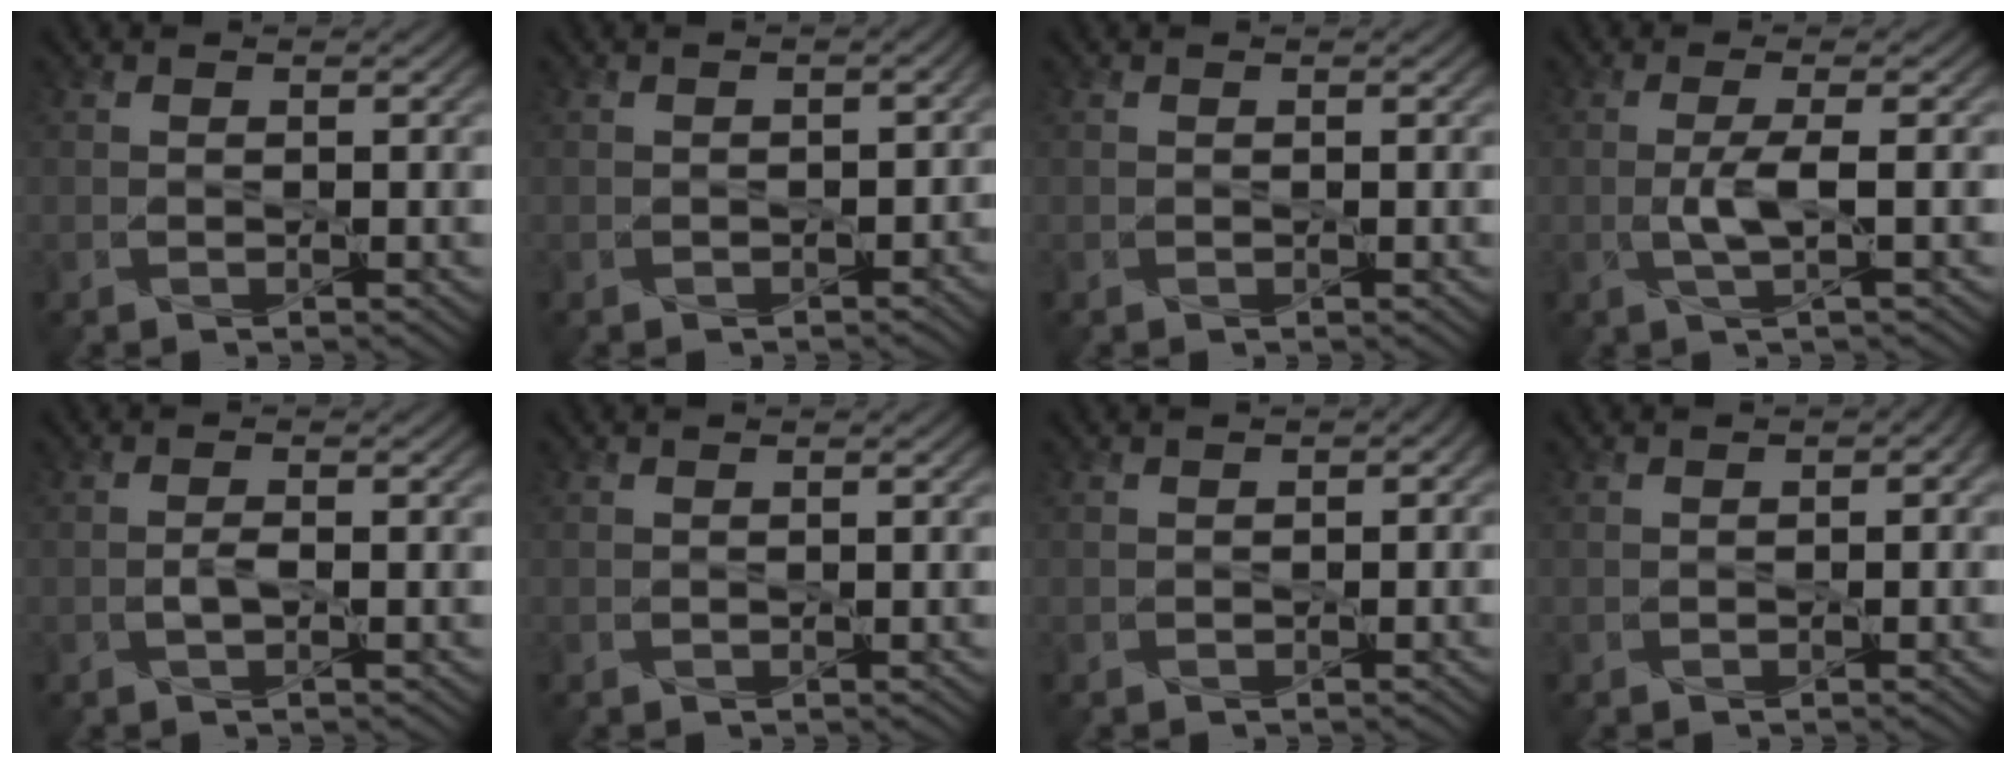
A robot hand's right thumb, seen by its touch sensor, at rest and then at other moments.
{"total": 1.6, "force": [-0.7, 1.2, 0.6], "torque": [-0.007, -0.009, -0.007]}
{"total": 0.0}
{"total": 3.1, "force": [-0.3, 0.5, 3.1], "torque": [-0.063, 0.004, -0.012]}
{"total": 1.5, "force": [-0.4, 0.5, 1.3], "torque": [-0.028, 0.001, -0.010]}
{"total": 0.0}
{"total": 1.1, "force": [-0.3, 0.8, 0.6], "torque": [-0.007, -0.007, -0.003]}
{"total": 1.3, "force": [-0.2, 0.9, 0.9], "torque": [-0.011, -0.005, 0.000]}